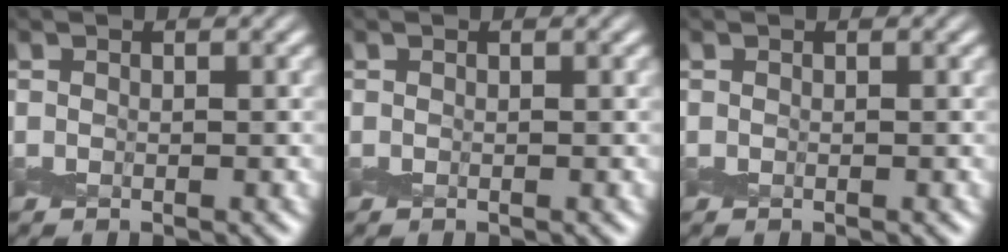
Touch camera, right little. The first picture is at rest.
{"total": 0.0}
{"total": 0.0}